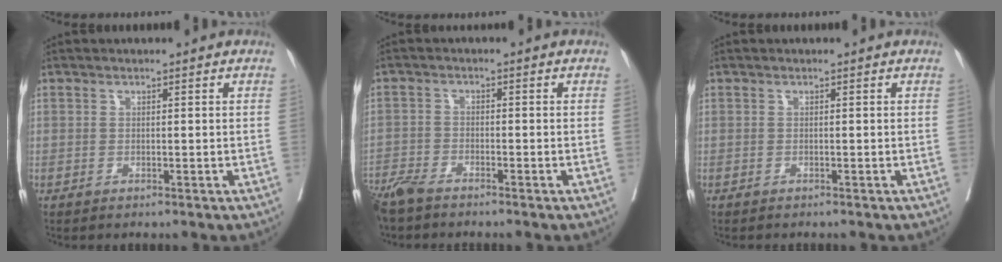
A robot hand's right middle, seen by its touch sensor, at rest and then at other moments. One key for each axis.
{"total": 5.2, "fx": -4.6, "fy": 0.9, "fz": 2.2, "tx": -0.040, "ty": -0.014, "tz": -0.089}
{"total": 0.8, "fx": -0.8, "fy": 0.1, "fz": 0.3, "tx": -0.009, "ty": -0.004, "tz": -0.013}